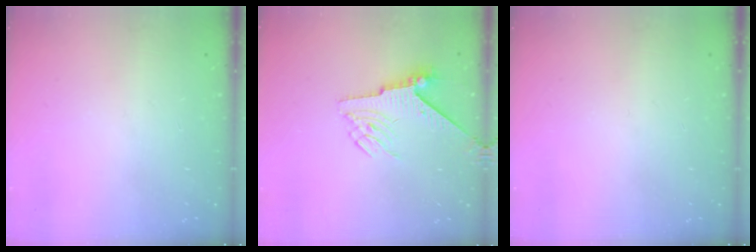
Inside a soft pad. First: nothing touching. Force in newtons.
{"total": 5.5, "press": 5.4, "slide": 1.2}
{"total": 0.0}